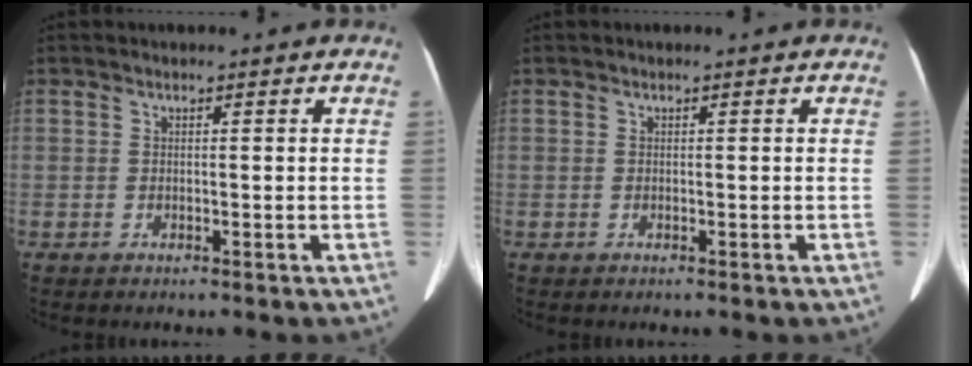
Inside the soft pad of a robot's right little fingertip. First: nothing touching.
{"total": 0.0}